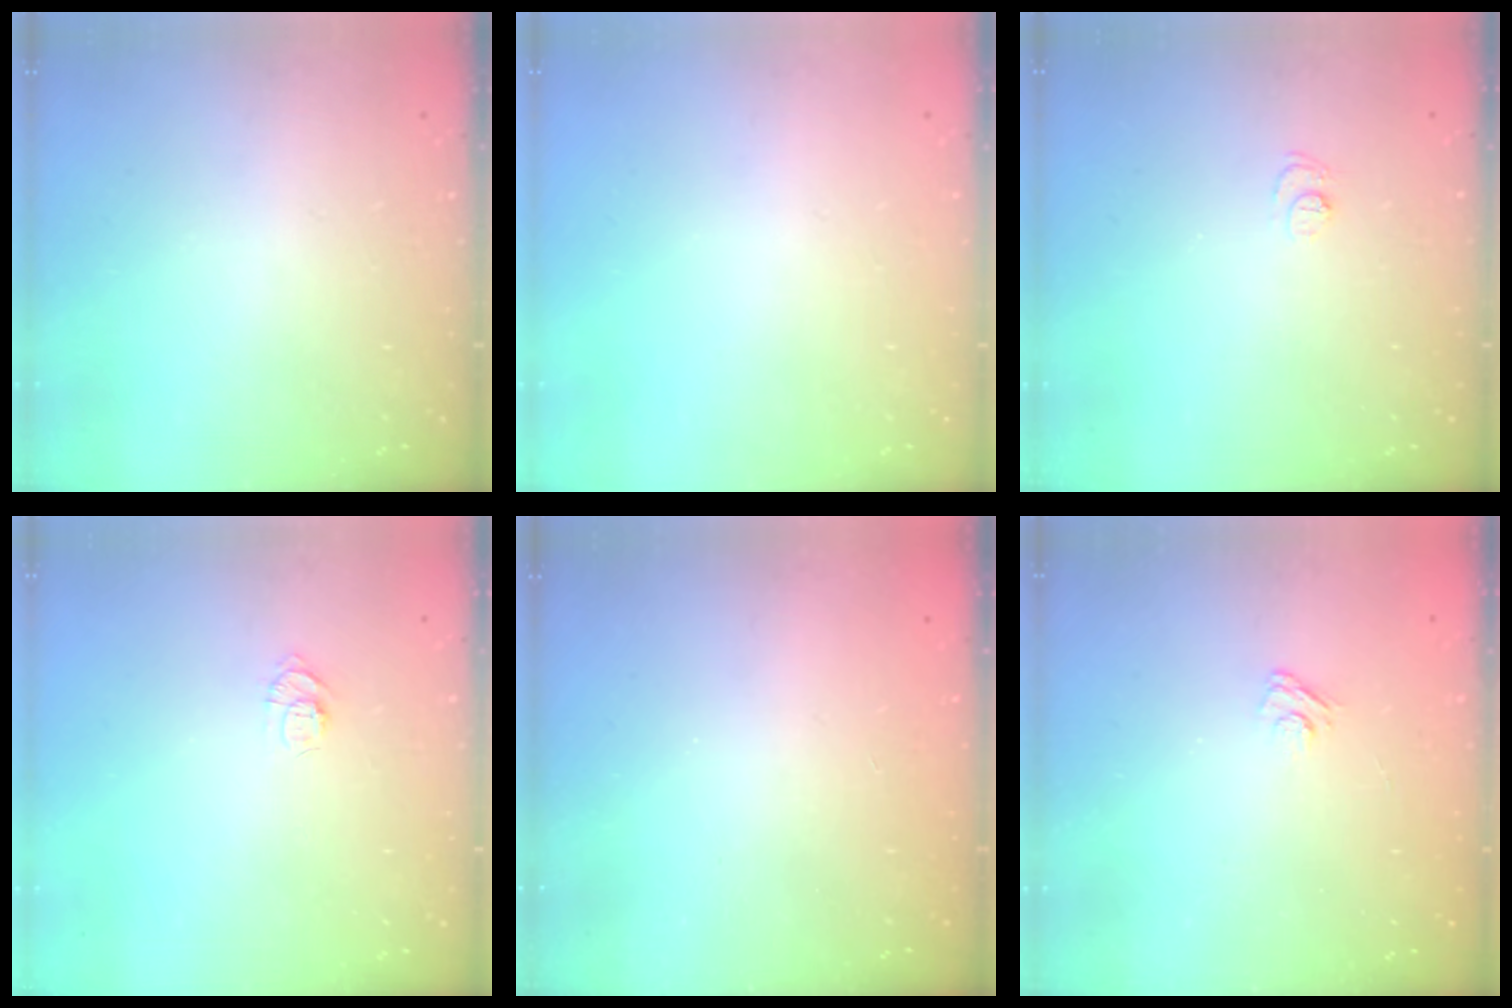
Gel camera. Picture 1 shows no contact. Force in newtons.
{"total": 0.0}
{"total": 4.8, "press": 4.8, "slide": 0.4}
{"total": 4.7, "press": 4.7, "slide": 0.5}
{"total": 2.3, "press": 2.2, "slide": 0.7}
{"total": 3.1, "press": 2.8, "slide": 1.3}